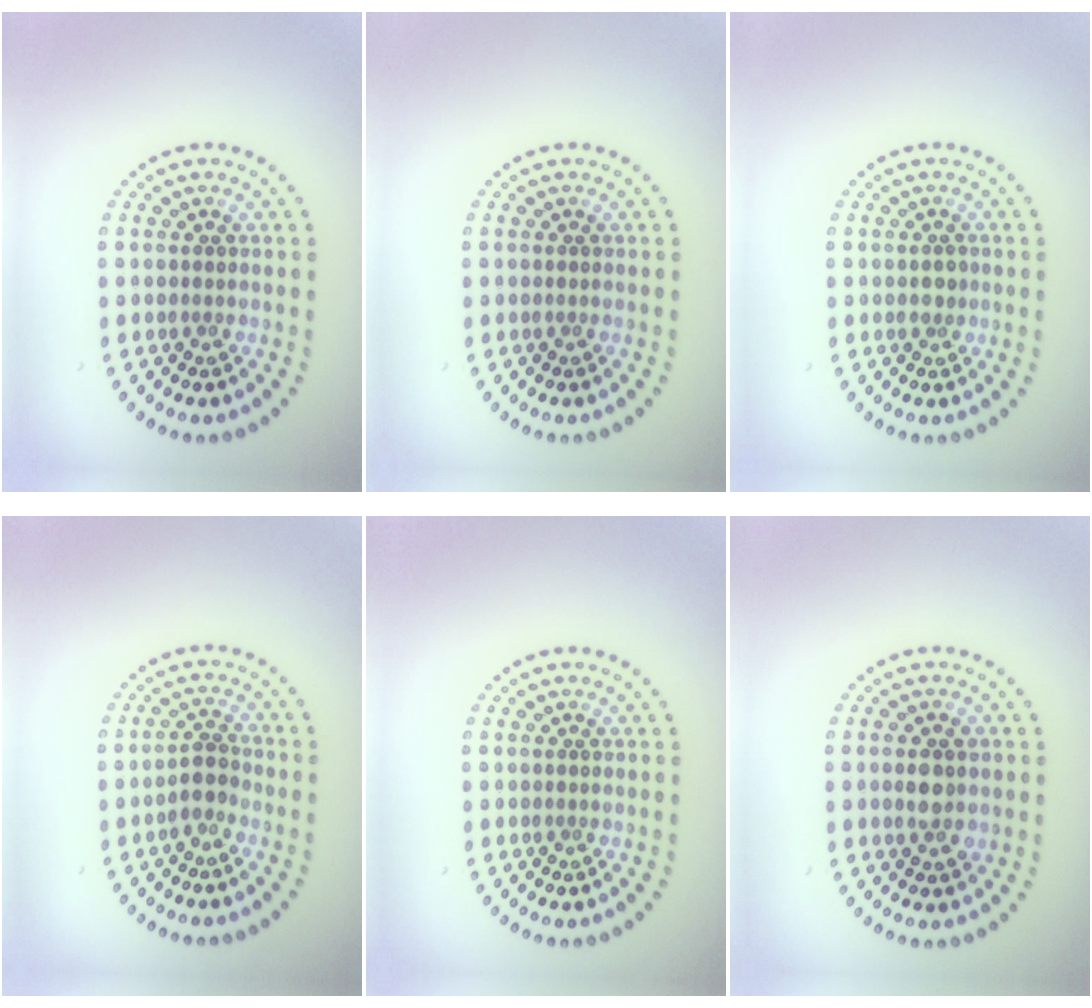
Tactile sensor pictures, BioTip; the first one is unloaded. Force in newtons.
{"total": 0.0}
{"total": 1.0, "press": 1.0, "slide": 0.2}
{"total": 1.8, "press": 1.4, "slide": 1.1}
{"total": 0.0}
{"total": 2.5, "press": 2.5, "slide": 0.2}